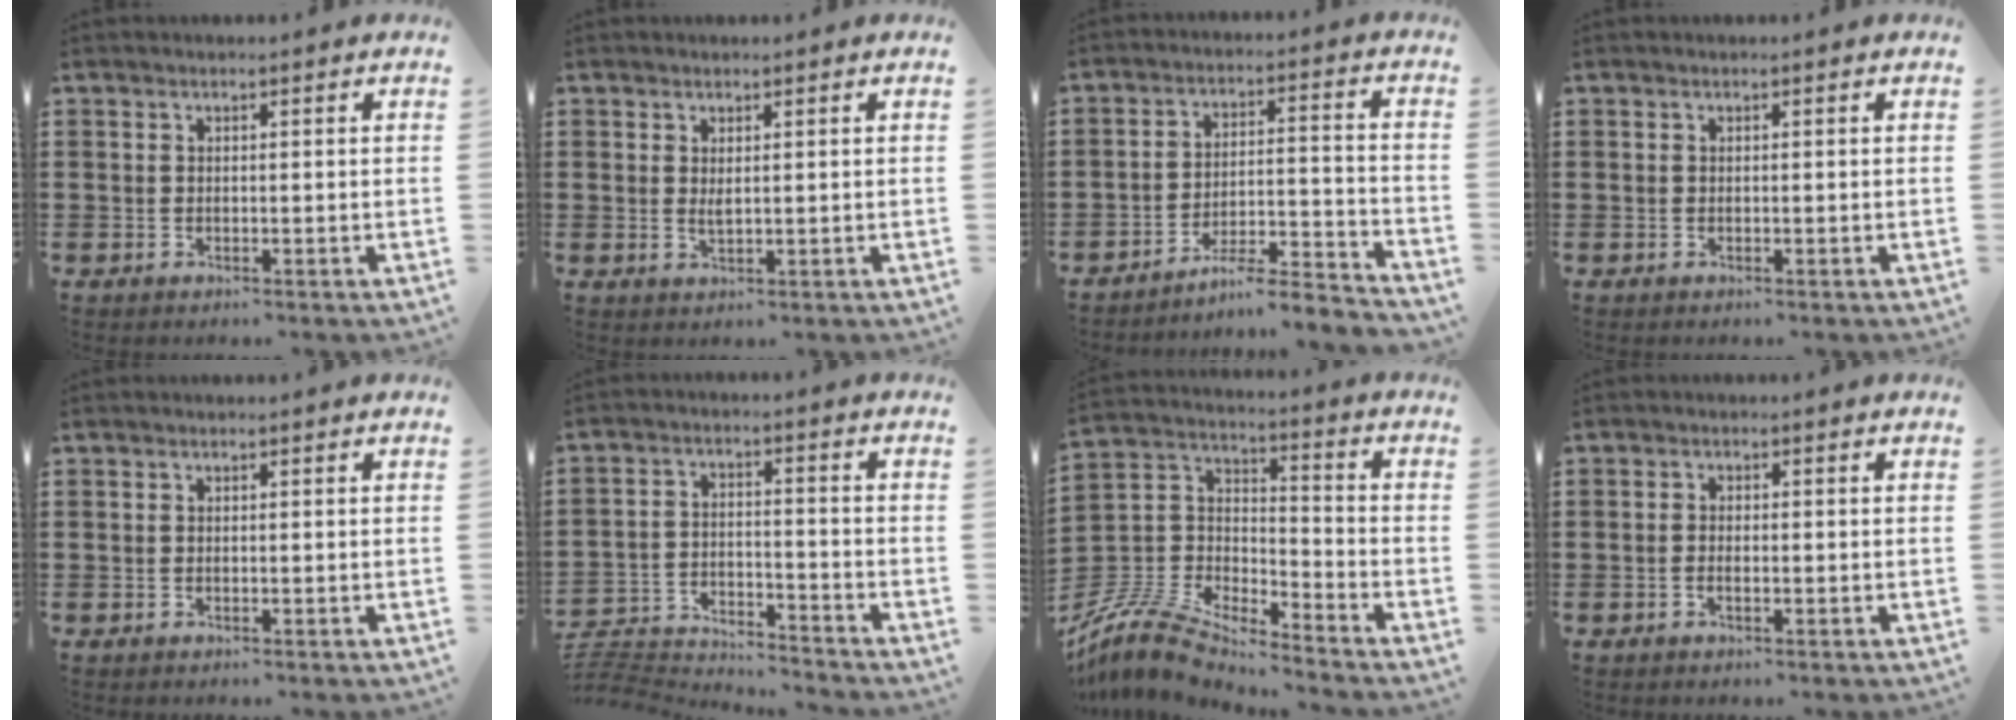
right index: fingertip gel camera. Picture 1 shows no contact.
{"total": 1.6, "force": [0.7, 0.4, 1.4], "torque": [-0.028, 0.000, 0.011]}
{"total": 5.7, "force": [-5.2, 0.1, 2.2], "torque": [-0.038, -0.009, -0.103]}
{"total": 0.0}
{"total": 0.0}
{"total": 4.6, "force": [-4.5, 0.4, 0.6], "torque": [-0.026, -0.005, -0.097]}
{"total": 8.4, "force": [-7.8, 1.7, 2.6], "torque": [-0.081, 0.000, -0.163]}
{"total": 1.2, "force": [-0.6, 0.5, 0.9], "torque": [-0.017, 0.000, -0.011]}